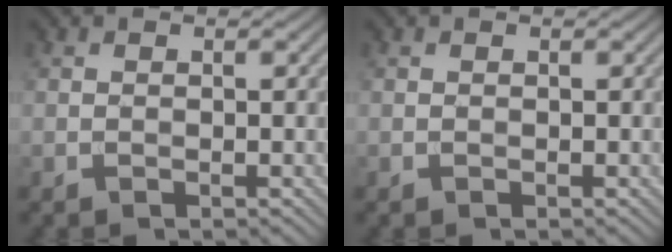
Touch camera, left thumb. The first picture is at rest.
{"total": 0.0}